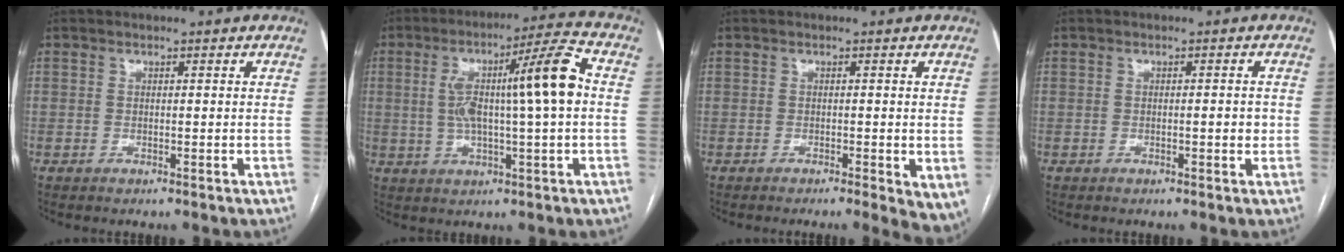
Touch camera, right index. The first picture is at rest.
{"total": 13.3, "force": [1.3, 0.9, 13.2], "torque": [-0.220, 0.028, 0.021]}
{"total": 6.1, "force": [-3.4, 1.8, 4.7], "torque": [-0.043, -0.013, -0.057]}
{"total": 1.7, "force": [-0.2, 0.3, 1.6], "torque": [-0.024, 0.001, -0.004]}